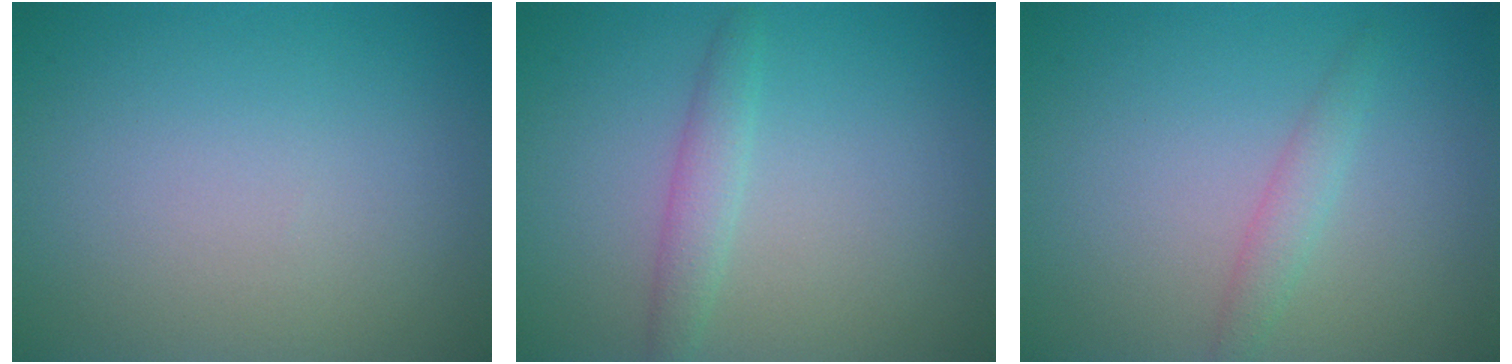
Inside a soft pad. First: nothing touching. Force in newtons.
{"total": 1.9, "press": 1.9, "slide": 0.1}
{"total": 1.6, "press": 1.6, "slide": 0.0}